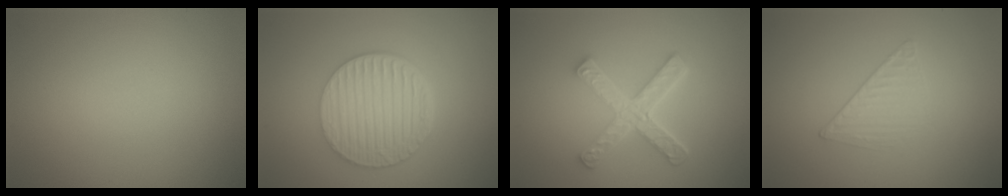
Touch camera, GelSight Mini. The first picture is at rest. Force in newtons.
{"total": 6.7, "press": 4.6, "slide": 4.8}
{"total": 5.1, "press": 3.6, "slide": 3.6}
{"total": 1.3, "press": 0.4, "slide": 1.2}